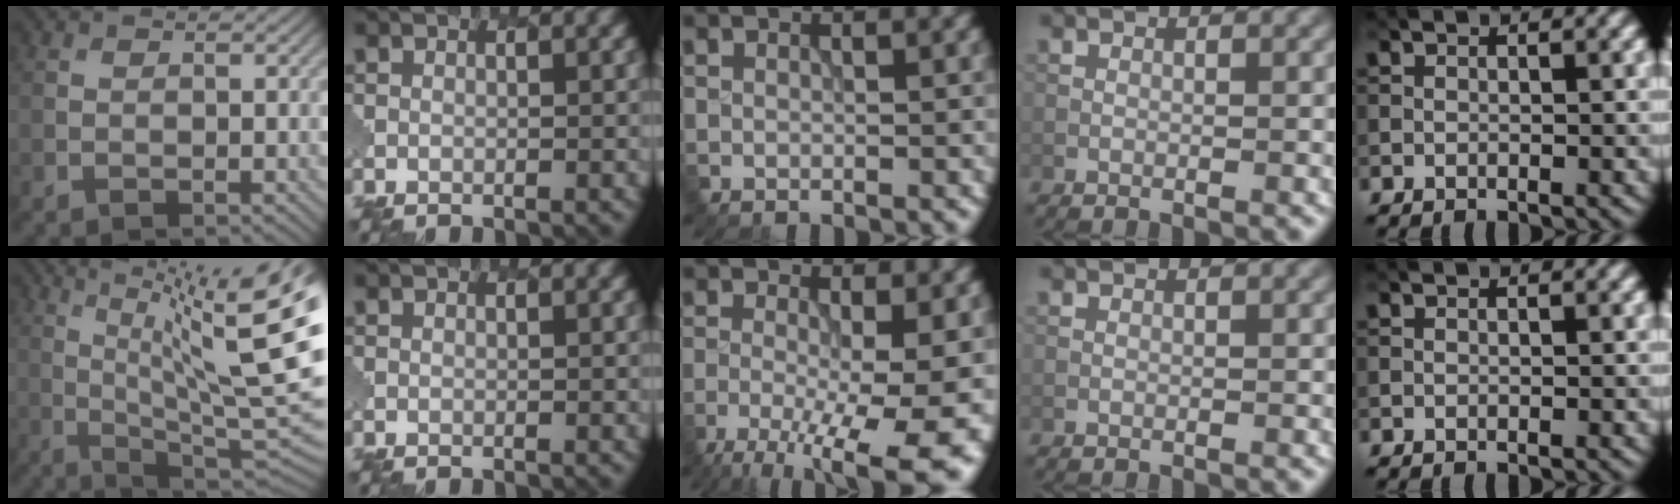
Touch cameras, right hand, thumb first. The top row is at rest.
{"thumb": {"total": 18.1, "force": [6.1, 4.2, 16.5], "torque": [-0.226, 0.015, 0.104]}, "middle": {"total": 11.6, "force": [-3.9, 4.1, 10.1], "torque": [-0.164, -0.022, -0.051]}}